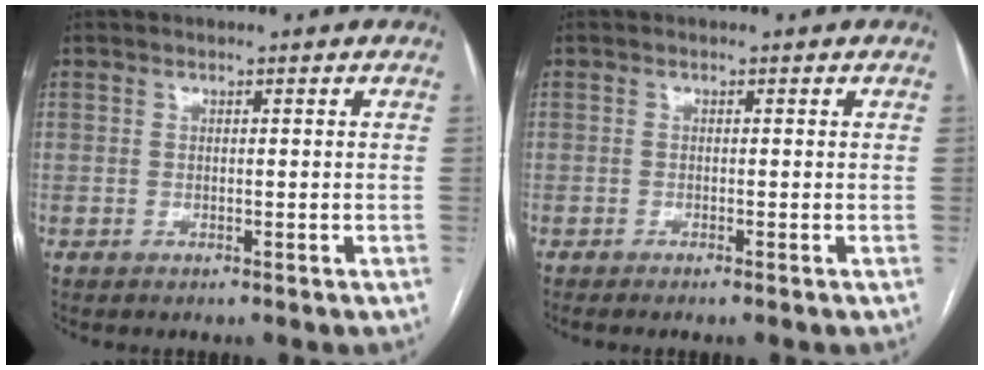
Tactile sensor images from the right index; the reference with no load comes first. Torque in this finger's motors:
{"motor_torque": [-0.12, -0.10, -0.03, 0.01]}